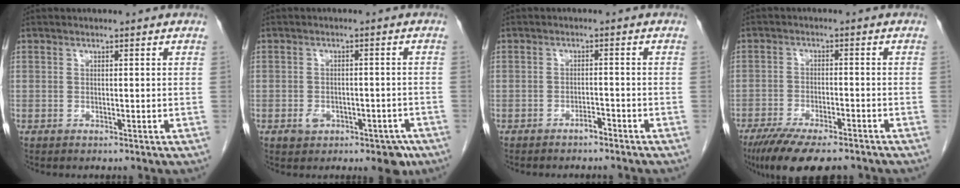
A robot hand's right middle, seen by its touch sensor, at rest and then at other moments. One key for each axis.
{"total": 4.9, "fx": -2.7, "fy": 3.1, "fz": 2.7, "tx": -0.022, "ty": 0.011, "tz": -0.028}
{"total": 2.5, "fx": -2.2, "fy": 0.4, "fz": 1.0, "tx": -0.015, "ty": -0.001, "tz": -0.029}
{"total": 12.5, "fx": -9.9, "fy": 3.0, "fz": 6.9, "tx": -0.108, "ty": -0.017, "tz": -0.154}